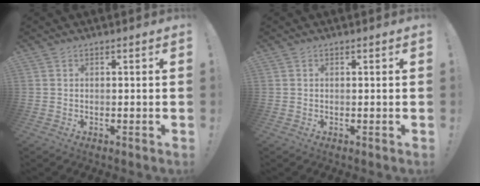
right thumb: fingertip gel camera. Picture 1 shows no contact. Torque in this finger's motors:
{"motor_torque": [-0.14, 0.06, 0.05, -0.11, 0.02]}